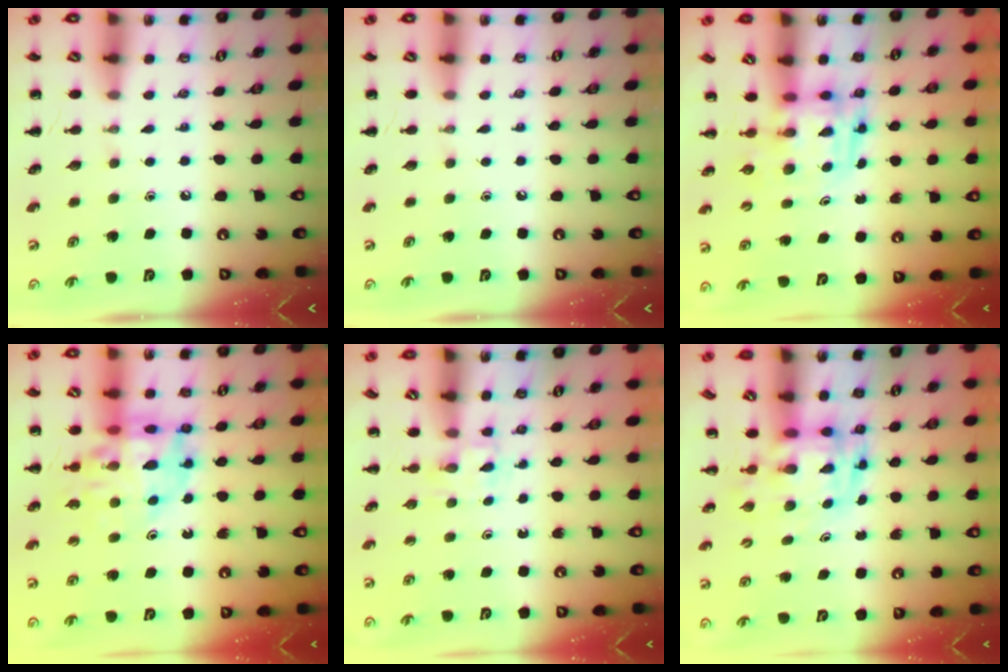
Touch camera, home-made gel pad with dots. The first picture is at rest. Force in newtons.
{"total": 0.0}
{"total": 3.9, "press": 3.8, "slide": 0.7}
{"total": 15.5, "press": 15.0, "slide": 4.0}
{"total": 2.3, "press": 2.1, "slide": 0.9}
{"total": 3.2, "press": 3.1, "slide": 0.6}